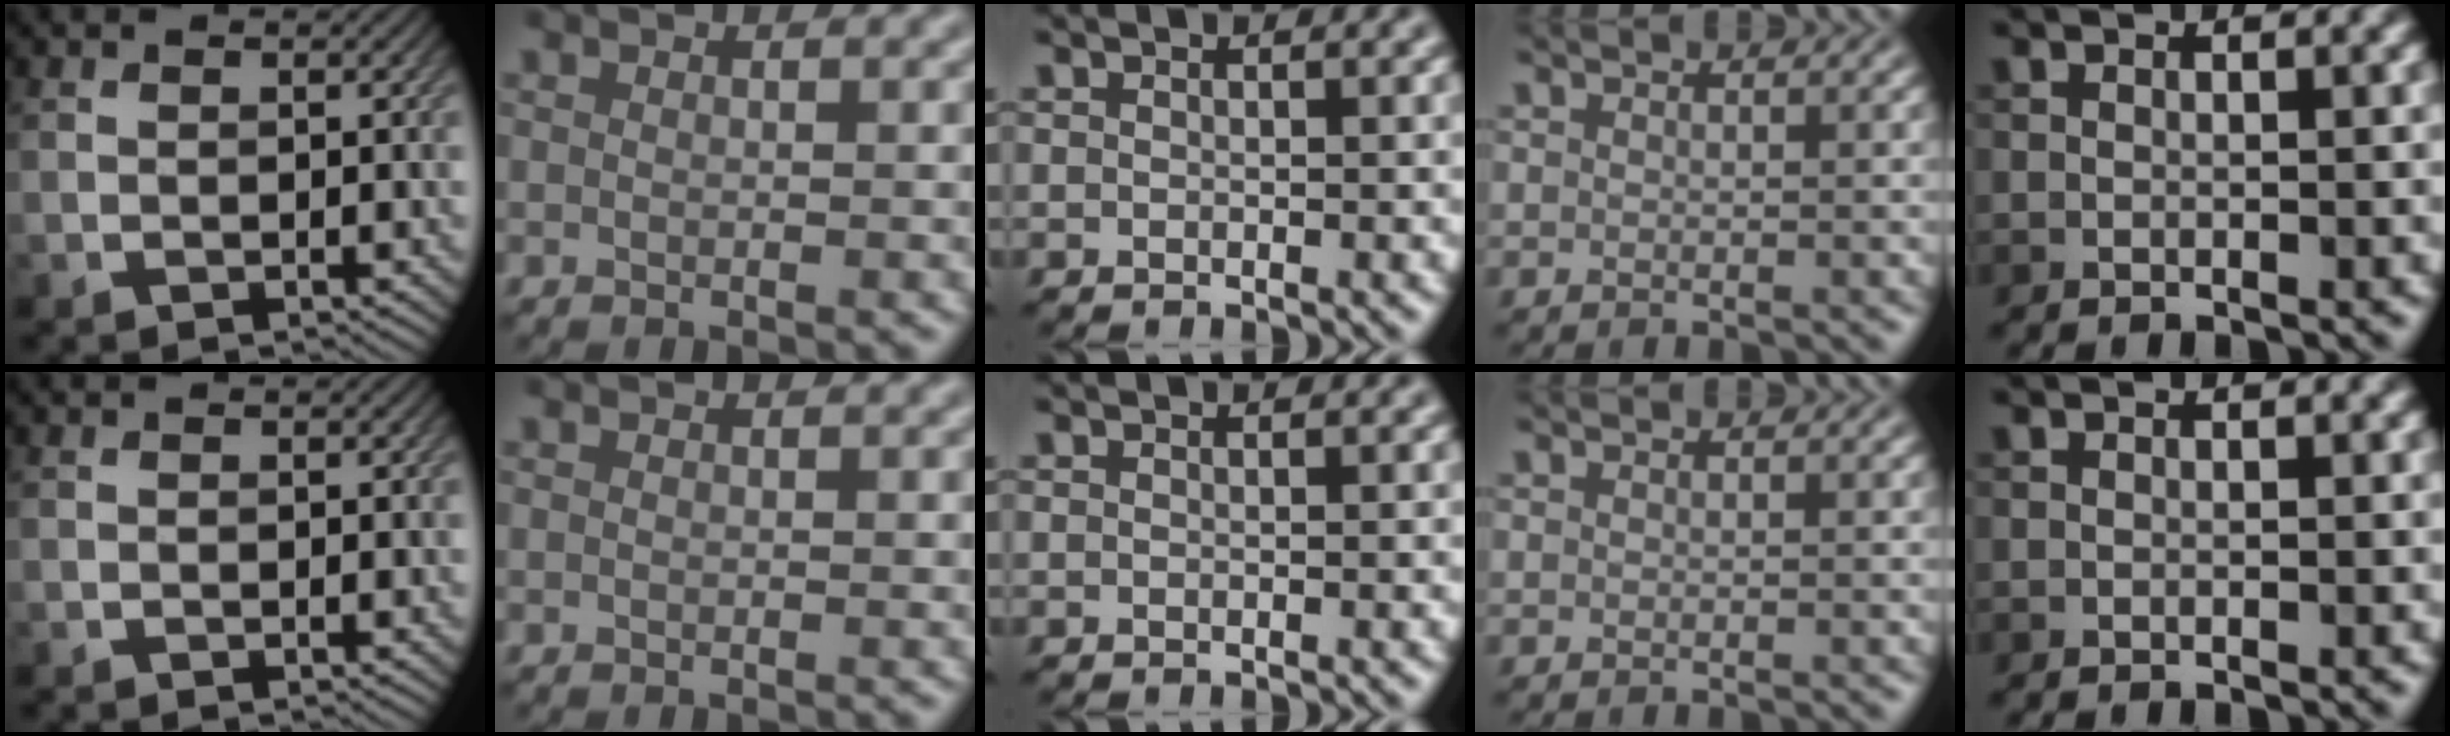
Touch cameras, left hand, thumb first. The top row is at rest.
{}